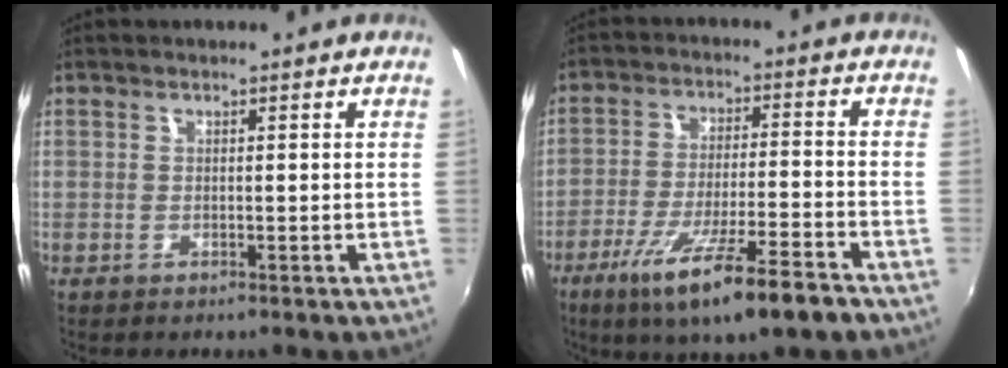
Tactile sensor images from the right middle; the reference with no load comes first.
{"total": 14.6, "force": [-9.3, 1.5, 11.1], "torque": [-0.212, -0.045, -0.156]}